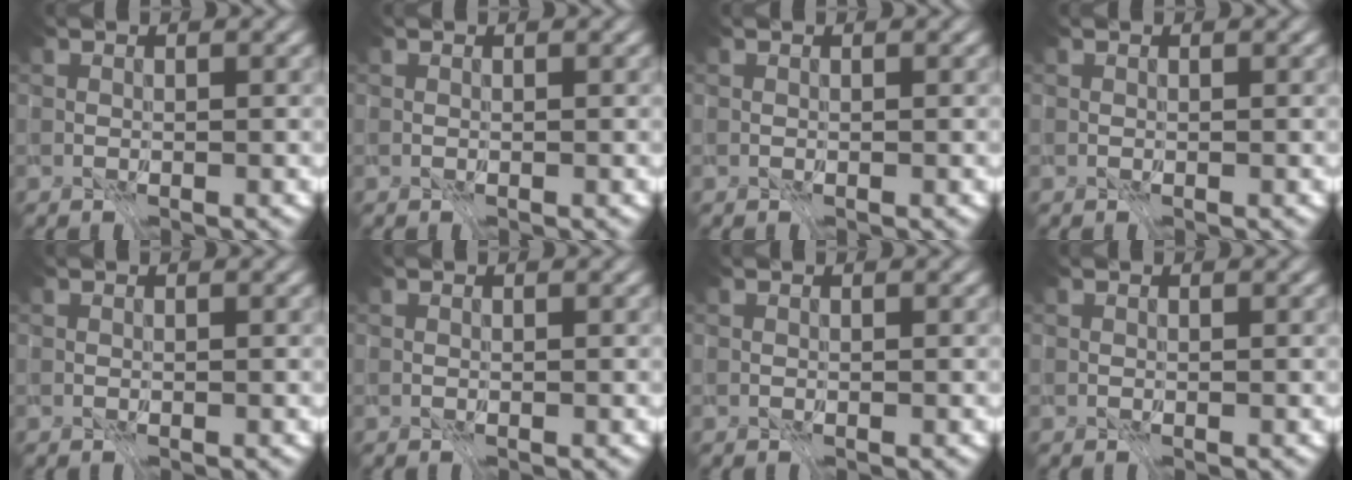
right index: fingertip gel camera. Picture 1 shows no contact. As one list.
[{"total": 0.0}, {"total": 0.0}, {"total": 0.0}, {"total": 0.0}, {"total": 0.0}, {"total": 0.0}, {"total": 0.0}]